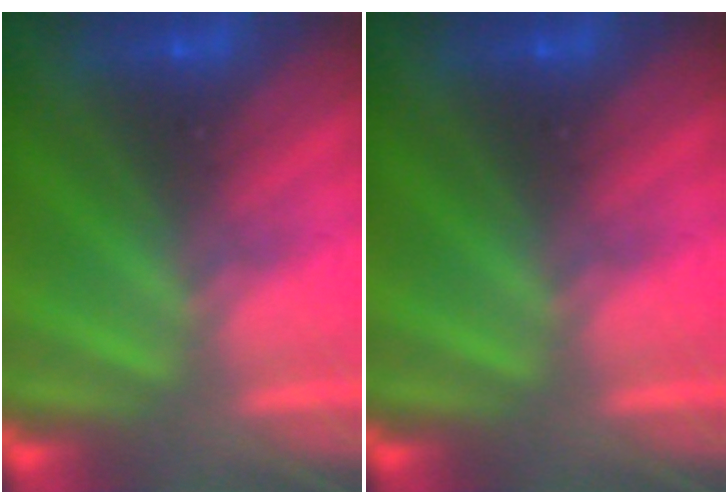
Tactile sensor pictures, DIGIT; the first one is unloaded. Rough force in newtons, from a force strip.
{"total": 0.0}